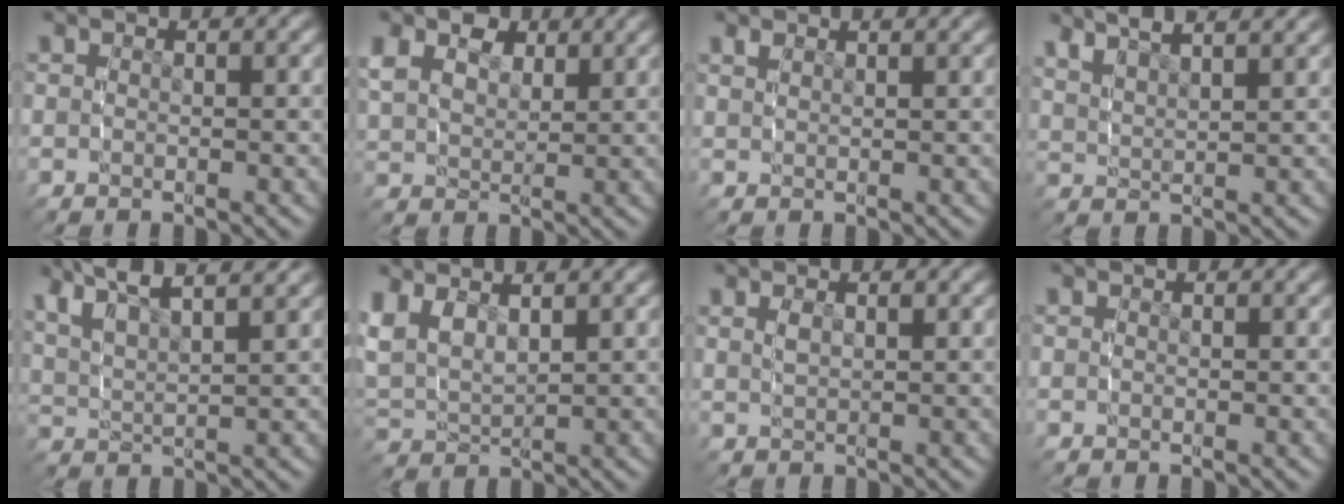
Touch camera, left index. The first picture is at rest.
{"total": 4.1, "force": [2.5, 2.5, 2.0], "torque": [-0.042, -0.003, 0.048]}
{"total": 1.5, "force": [1.3, -0.7, 0.1], "torque": [0.002, 0.004, 0.025]}
{"total": 4.8, "force": [4.1, 1.2, 2.1], "torque": [-0.035, 0.008, 0.071]}
{"total": 6.5, "force": [4.7, 2.8, 3.5], "torque": [-0.071, 0.015, 0.073]}
{"total": 4.8, "force": [2.2, 3.2, 2.9], "torque": [-0.088, -0.005, 0.044]}
{"total": 1.1, "force": [0.9, -0.3, 0.6], "torque": [-0.011, 0.001, 0.020]}
{"total": 0.0}